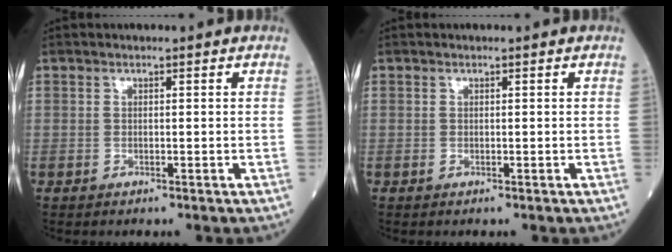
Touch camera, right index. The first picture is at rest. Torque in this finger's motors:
{"motor_torque": [0.00, 0.00, 0.00, 0.00]}